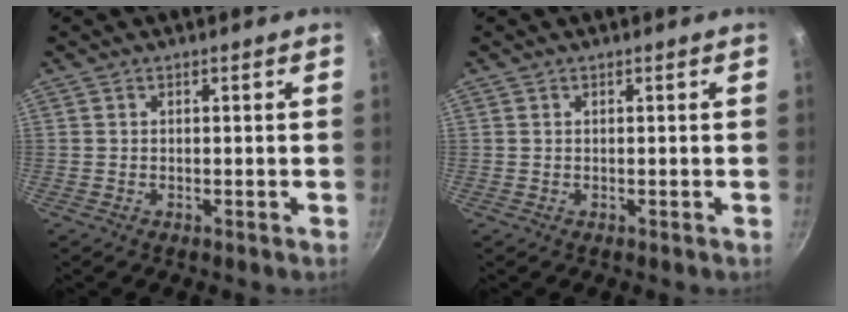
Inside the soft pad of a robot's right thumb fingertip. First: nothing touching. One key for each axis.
{"total": 0.0}